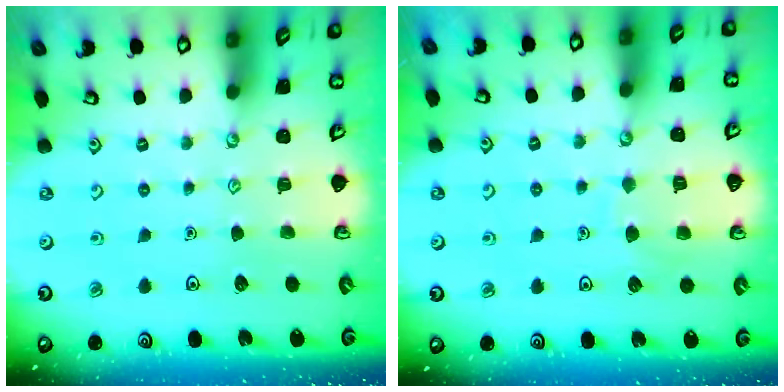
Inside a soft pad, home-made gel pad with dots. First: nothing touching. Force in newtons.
{"total": 5.8, "press": 5.8, "slide": 0.6}